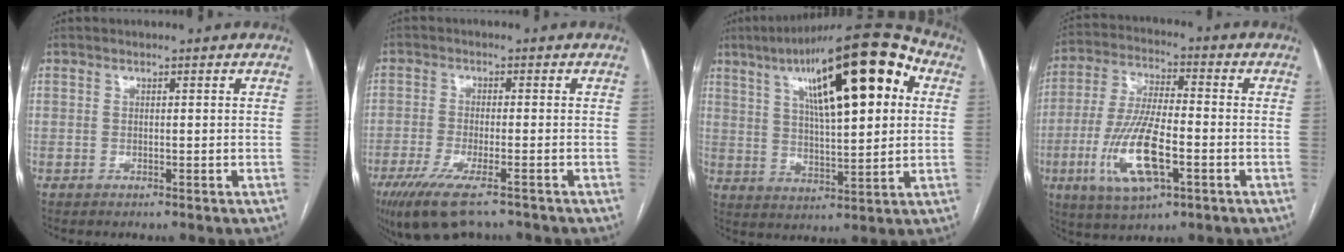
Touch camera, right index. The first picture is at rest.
{"total": 10.9, "force": [-7.7, 2.4, 7.3], "torque": [-0.128, -0.026, -0.124]}
{"total": 22.3, "force": [8.3, 5.7, 19.9], "torque": [-0.320, 0.045, 0.128]}
{"total": 13.7, "force": [-4.3, 3.9, 12.4], "torque": [-0.260, -0.009, -0.076]}